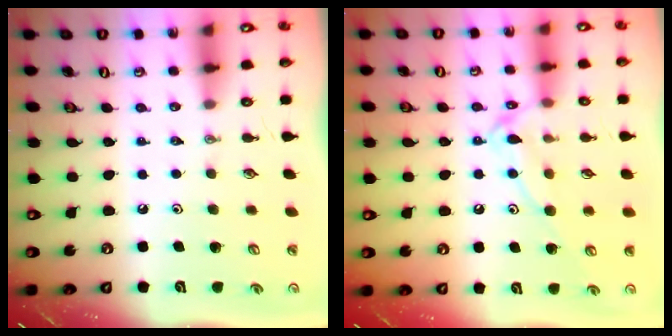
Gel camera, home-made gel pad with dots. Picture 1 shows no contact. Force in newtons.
{"total": 11.5, "press": 11.5, "slide": 0.7}